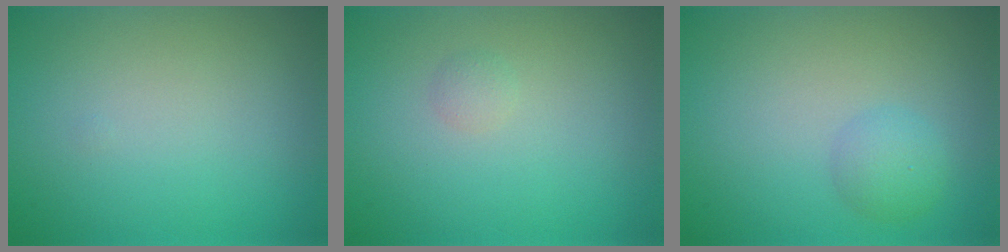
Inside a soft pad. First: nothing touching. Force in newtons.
{"total": 0.7, "press": 0.7, "slide": 0.0}
{"total": 1.9, "press": 1.9, "slide": 0.1}